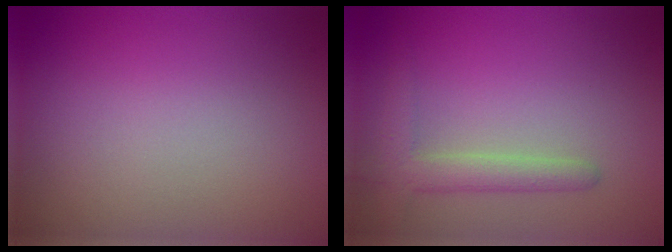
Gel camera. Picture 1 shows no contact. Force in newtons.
{"total": 2.9, "press": 2.9, "slide": 0.2}